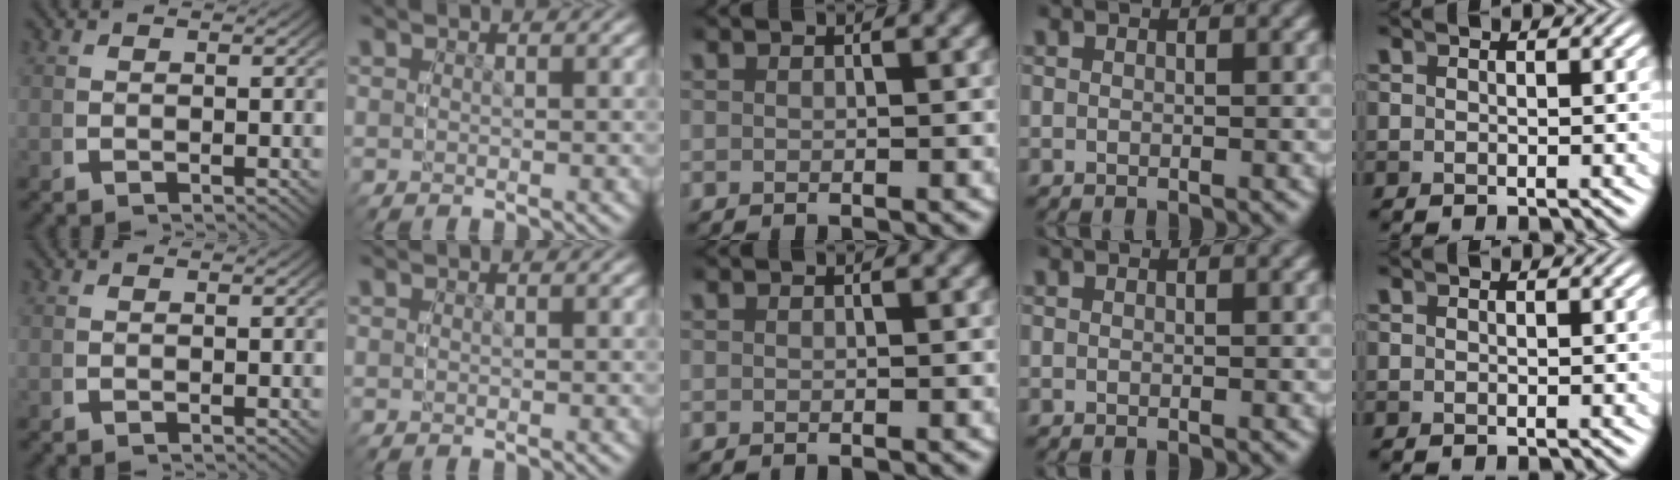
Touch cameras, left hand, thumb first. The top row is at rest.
{}